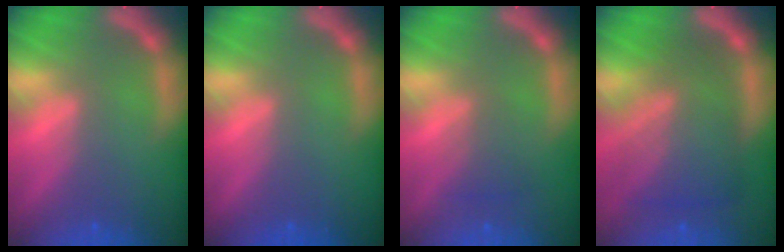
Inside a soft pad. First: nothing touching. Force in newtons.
{"total": 0.0}
{"total": 2.0}
{"total": 8.6}